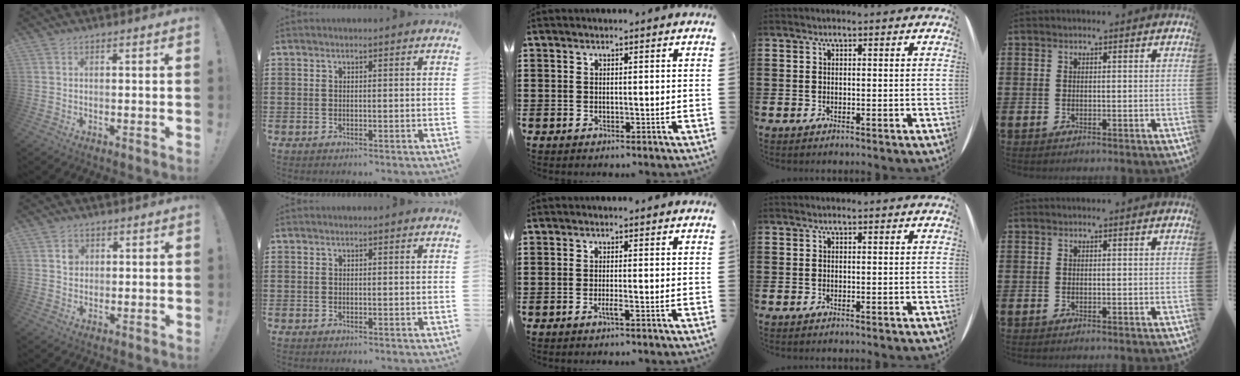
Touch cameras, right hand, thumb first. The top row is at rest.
{"thumb": {"total": 2.7, "force": [0.9, 2.4, 0.8], "torque": [0.011, -0.008, 0.010]}, "middle": {"total": 1.2, "force": [-0.7, -0.1, 1.0], "torque": [-0.017, -0.001, -0.012]}}